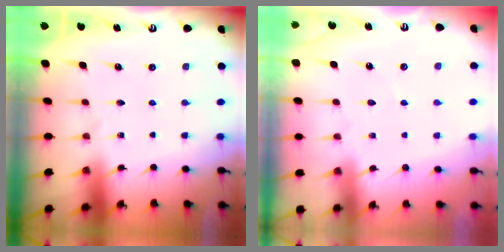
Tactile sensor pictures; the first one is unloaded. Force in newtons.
{"total": 2.4, "press": 2.4, "slide": 0.3}